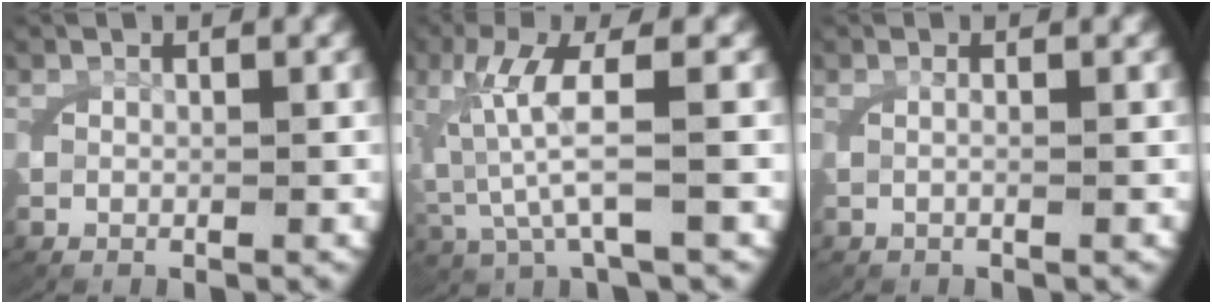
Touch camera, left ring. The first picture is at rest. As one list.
[{"total": 5.5, "force": [0.4, 2.0, 5.1], "torque": [-0.129, -0.009, 0.020]}, {"total": 0.8, "force": [0.0, 0.1, 0.8], "torque": [-0.022, 0.004, -0.003]}]